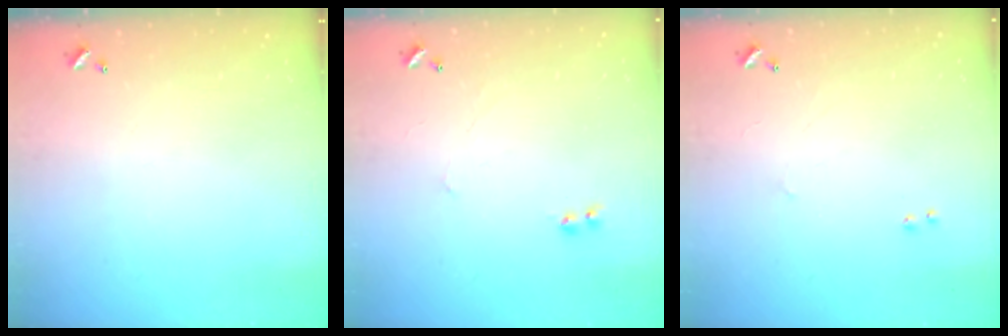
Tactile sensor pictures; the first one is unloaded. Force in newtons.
{"total": 2.3, "press": 2.3, "slide": 0.3}
{"total": 2.5, "press": 2.4, "slide": 0.4}